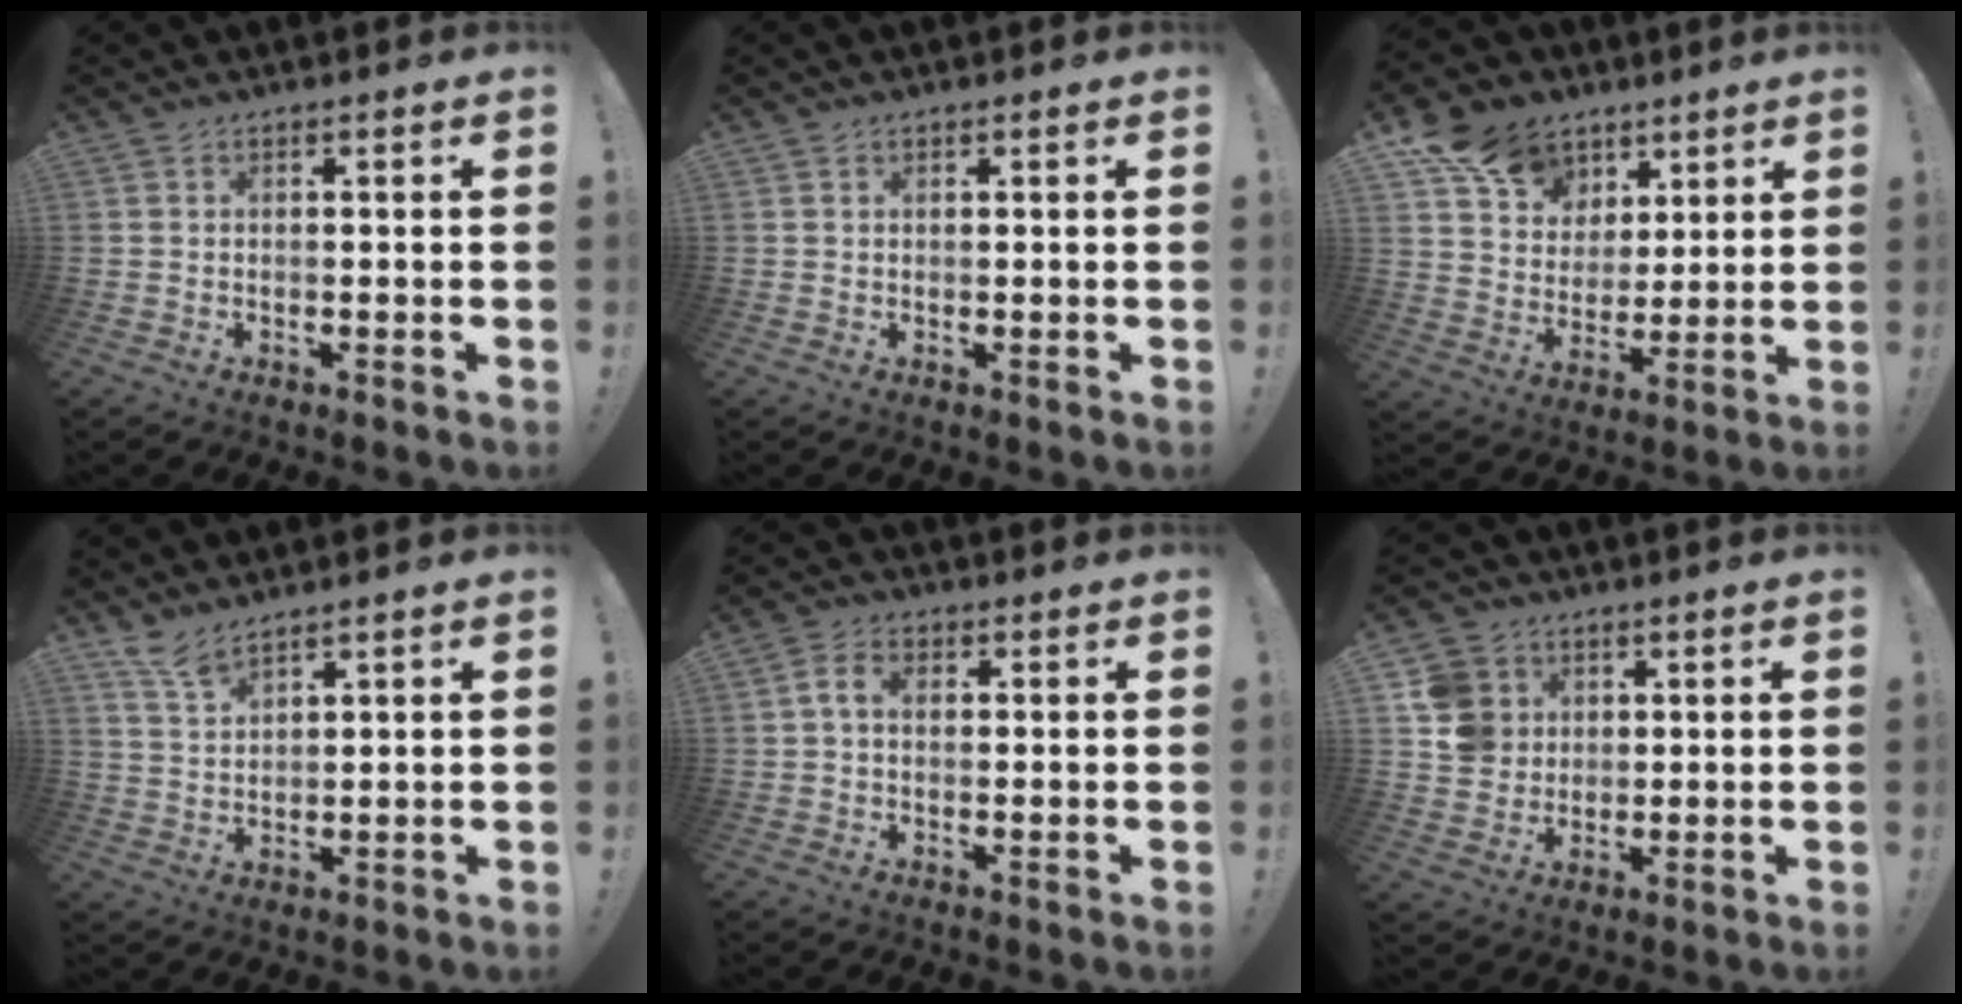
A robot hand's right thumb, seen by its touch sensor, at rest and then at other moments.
{"total": 0.7, "force": [0.4, 0.6, 0.1], "torque": [0.004, -0.002, 0.007]}
{"total": 15.4, "force": [8.2, 12.0, 5.1], "torque": [-0.070, -0.039, 0.164]}
{"total": 5.5, "force": [4.8, 1.4, 2.3], "torque": [-0.041, -0.028, 0.087]}
{"total": 5.0, "force": [0.8, 3.6, 3.4], "torque": [-0.067, 0.010, 0.014]}
{"total": 9.7, "force": [2.6, 8.9, 2.8], "torque": [-0.038, -0.009, 0.057]}